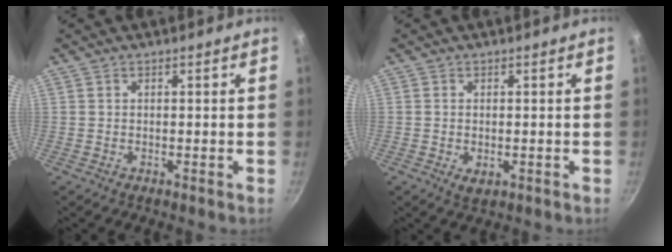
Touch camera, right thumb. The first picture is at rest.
{"total": 2.6, "force": [-0.5, 1.6, 2.0], "torque": [-0.031, -0.007, -0.005]}